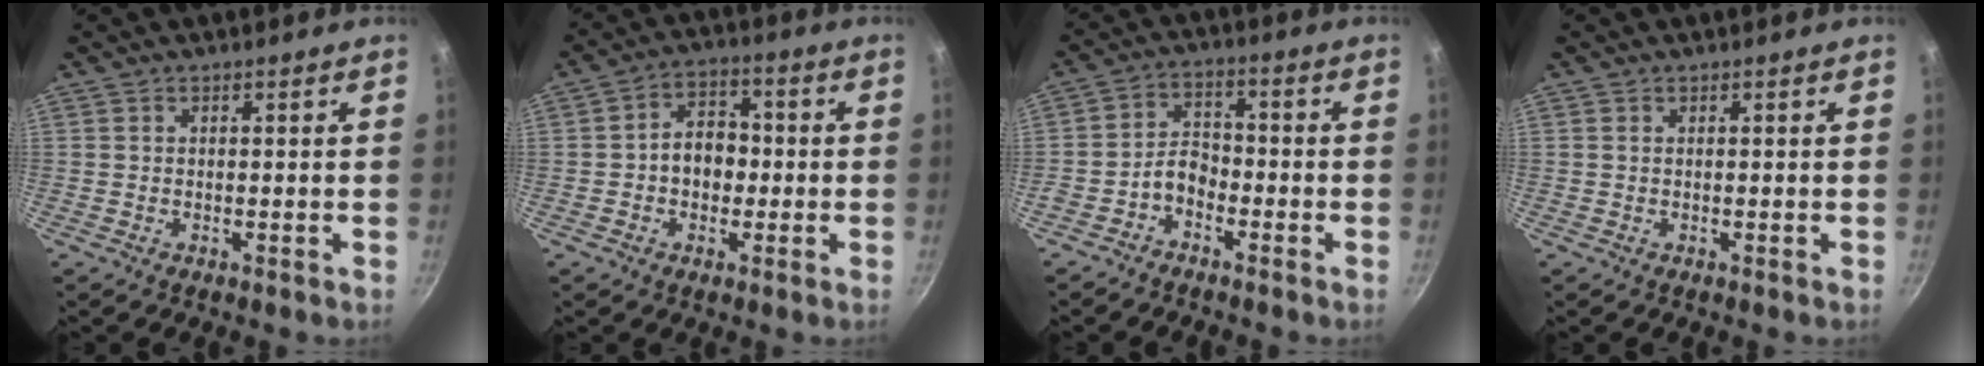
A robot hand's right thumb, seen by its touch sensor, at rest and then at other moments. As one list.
[{"total": 7.4, "force": [-0.8, 5.6, 4.7], "torque": [-0.035, 0.023, -0.019]}, {"total": 4.8, "force": [-2.9, 2.9, 2.4], "torque": [-0.030, 0.042, -0.062]}, {"total": 0.0}]